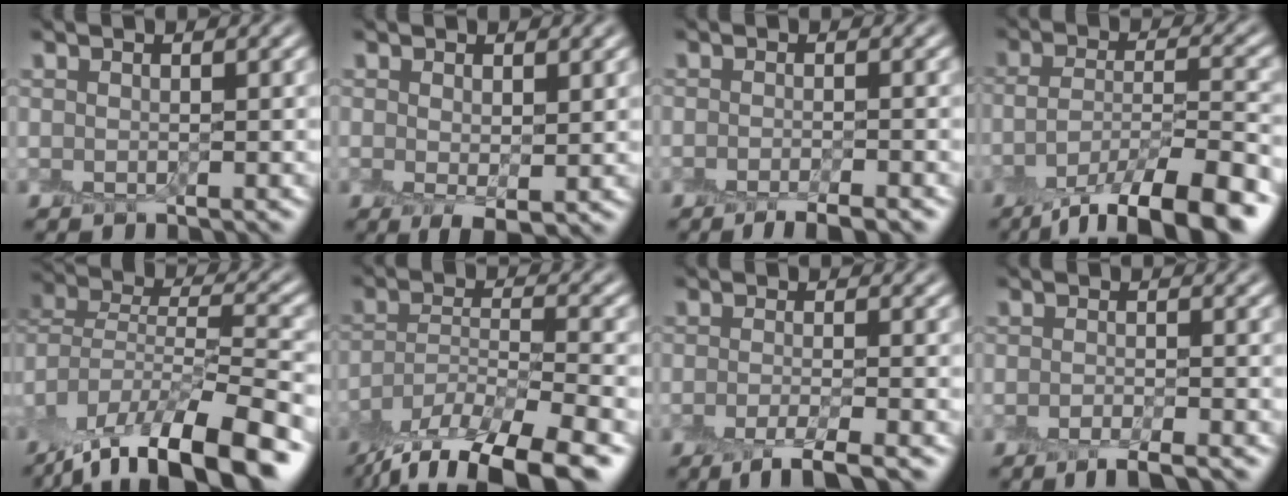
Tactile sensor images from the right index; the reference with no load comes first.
{"total": 2.1, "force": [0.0, 0.9, 1.9], "torque": [-0.027, -0.007, 0.004]}
{"total": 2.9, "force": [-2.1, 0.6, 1.9], "torque": [-0.020, -0.003, -0.040]}
{"total": 10.4, "force": [-6.3, 3.3, 7.6], "torque": [-0.118, -0.007, -0.111]}
{"total": 13.9, "force": [-9.7, 4.4, 9.0], "torque": [-0.166, 0.008, -0.150]}
{"total": 12.3, "force": [-9.4, 3.5, 7.0], "torque": [-0.132, -0.019, -0.153]}
{"total": 3.7, "force": [-2.4, 0.8, 2.7], "torque": [-0.041, -0.007, -0.051]}
{"total": 2.5, "force": [-1.9, 0.5, 1.5], "torque": [-0.024, -0.006, -0.039]}